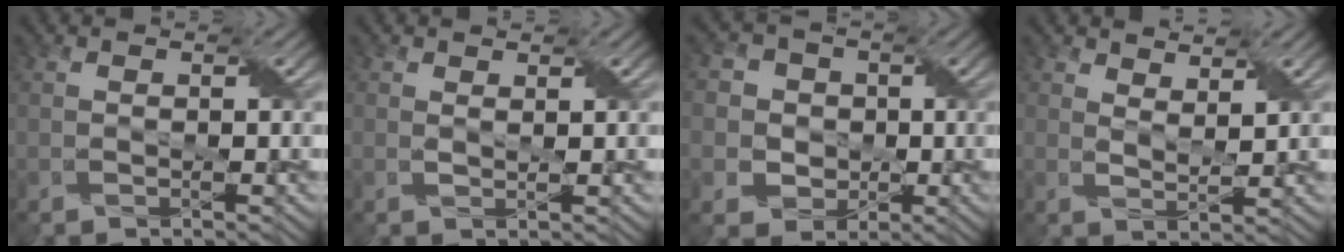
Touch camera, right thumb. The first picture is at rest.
{"total": 0.8, "force": [0.7, -0.1, -0.4], "torque": [0.003, -0.003, 0.014]}
{"total": 5.7, "force": [-0.2, 5.6, 0.8], "torque": [-0.041, 0.003, -0.020]}
{"total": 2.8, "force": [2.7, 0.5, 0.6], "torque": [-0.011, -0.015, 0.053]}